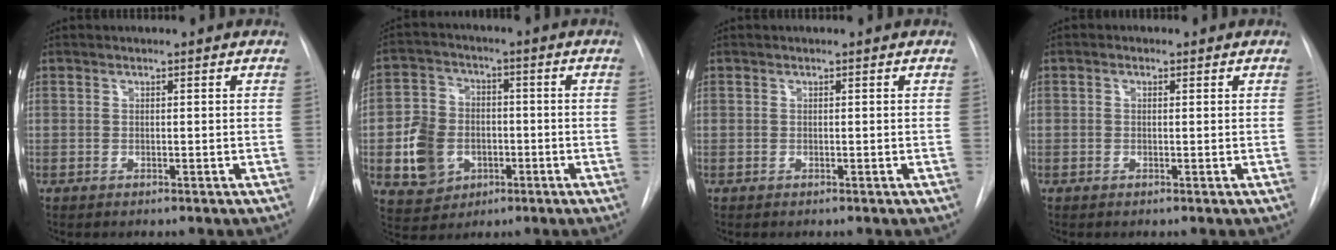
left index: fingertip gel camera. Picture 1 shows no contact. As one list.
[{"total": 9.6, "force": [-2.3, 8.2, 4.6], "torque": [-0.107, 0.018, -0.028]}, {"total": 0.0}, {"total": 0.8, "force": [0.1, 0.7, 0.3], "torque": [-0.005, 0.004, -0.002]}]